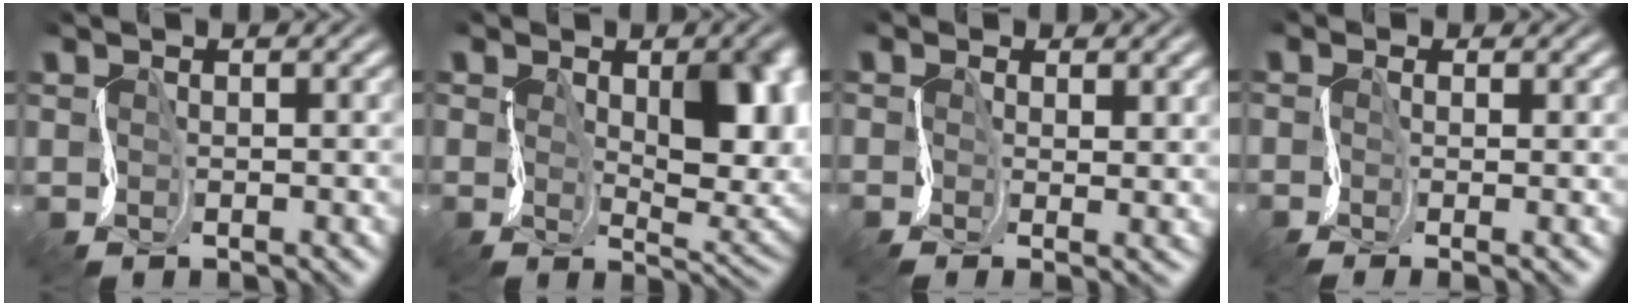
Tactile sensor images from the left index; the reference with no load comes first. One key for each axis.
{"total": 7.4, "fx": 0.7, "fy": 3.9, "fz": 6.3, "tx": -0.091, "ty": -0.024, "tz": 0.014}
{"total": 1.6, "fx": -0.1, "fy": -1.1, "fz": -1.2, "tx": 0.023, "ty": -0.011, "tz": -0.007}
{"total": 2.0, "fx": -0.9, "fy": -1.5, "fz": -1.0, "tx": 0.019, "ty": -0.009, "tz": -0.023}